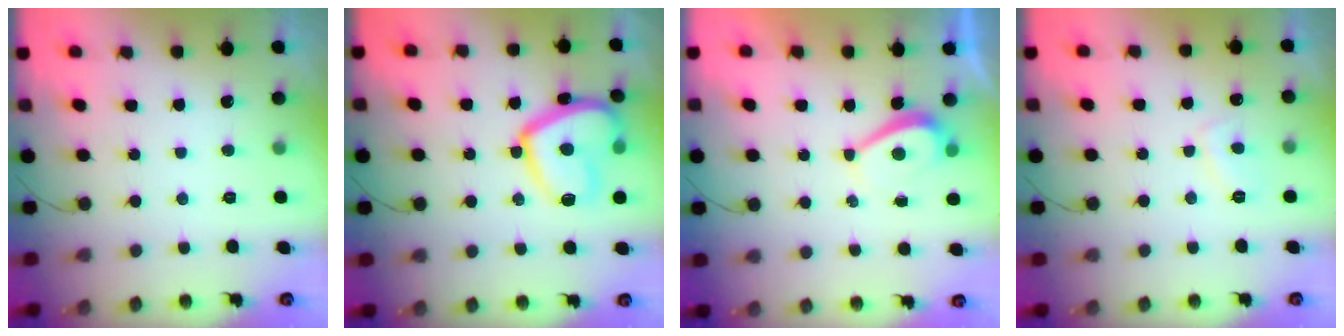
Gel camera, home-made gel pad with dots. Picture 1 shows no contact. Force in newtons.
{"total": 15.4, "press": 15.3, "slide": 1.6}
{"total": 2.2, "press": 2.1, "slide": 0.6}
{"total": 3.9, "press": 3.8, "slide": 0.5}